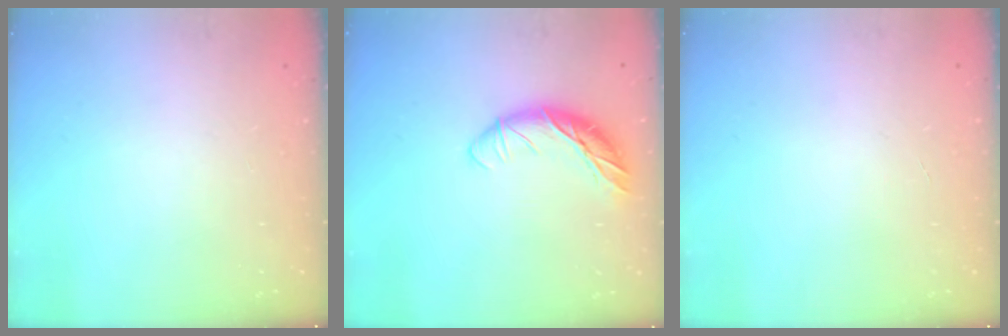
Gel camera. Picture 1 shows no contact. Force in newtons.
{"total": 11.1, "press": 11.0, "slide": 1.5}
{"total": 0.9, "press": 0.8, "slide": 0.2}